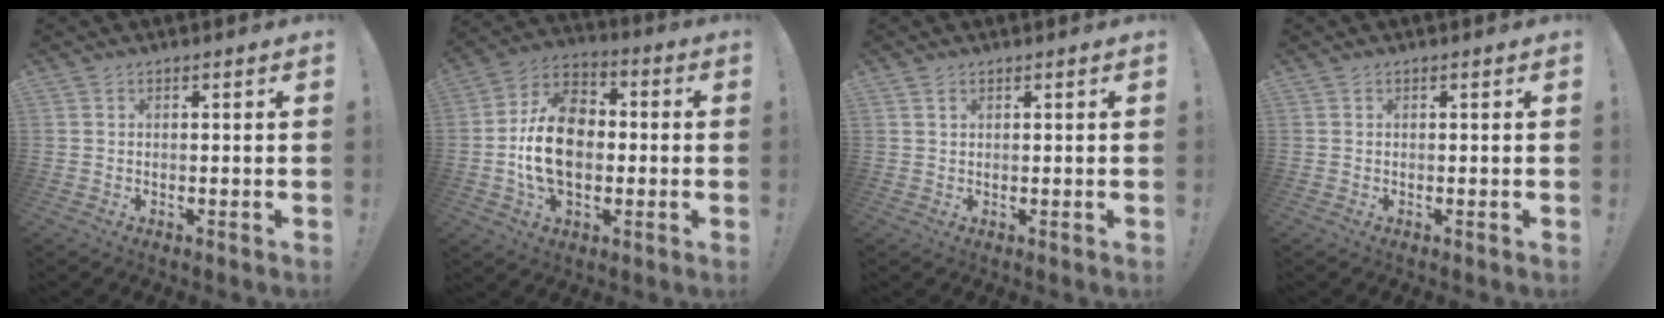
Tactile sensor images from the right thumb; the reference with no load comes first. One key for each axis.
{"total": 17.6, "fx": -1.1, "fy": 12.5, "fz": 12.4, "tx": -0.223, "ty": 0.020, "tz": -0.018}
{"total": 1.2, "fx": 0.7, "fy": 0.7, "fz": 0.7, "tx": -0.011, "ty": -0.001, "tz": 0.013}
{"total": 0.0}